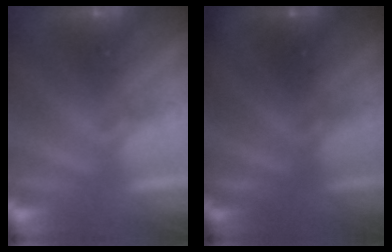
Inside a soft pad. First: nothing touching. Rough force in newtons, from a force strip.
{"total": 1.1}